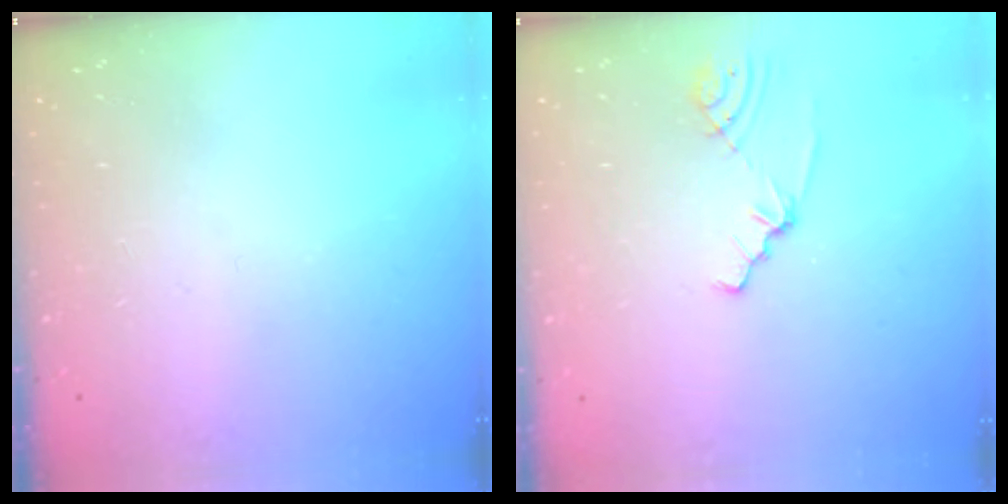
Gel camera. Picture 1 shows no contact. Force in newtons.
{"total": 1.9, "press": 1.9, "slide": 0.2}